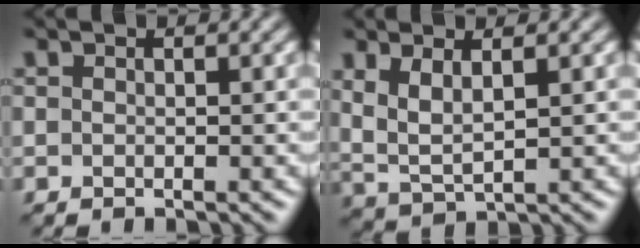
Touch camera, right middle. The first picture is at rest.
{"total": 3.4, "force": [1.3, 1.3, 2.9], "torque": [-0.067, -0.009, 0.029]}